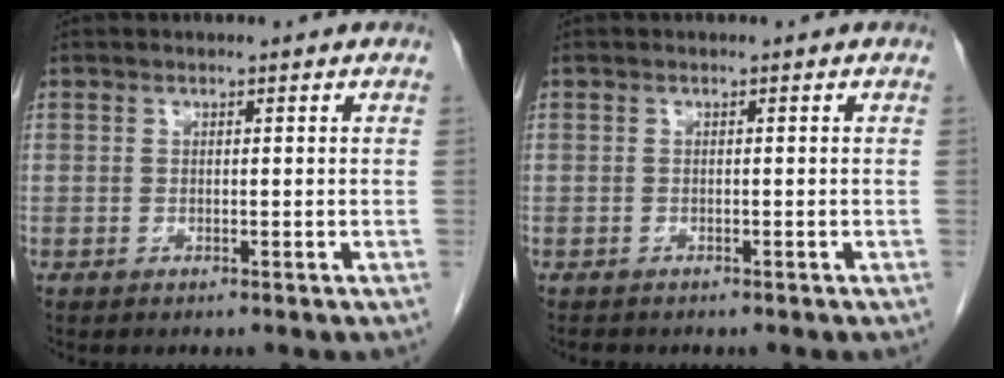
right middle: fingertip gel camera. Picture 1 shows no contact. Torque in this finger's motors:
{"motor_torque": [0.03, 0.00, -0.01, 0.00]}